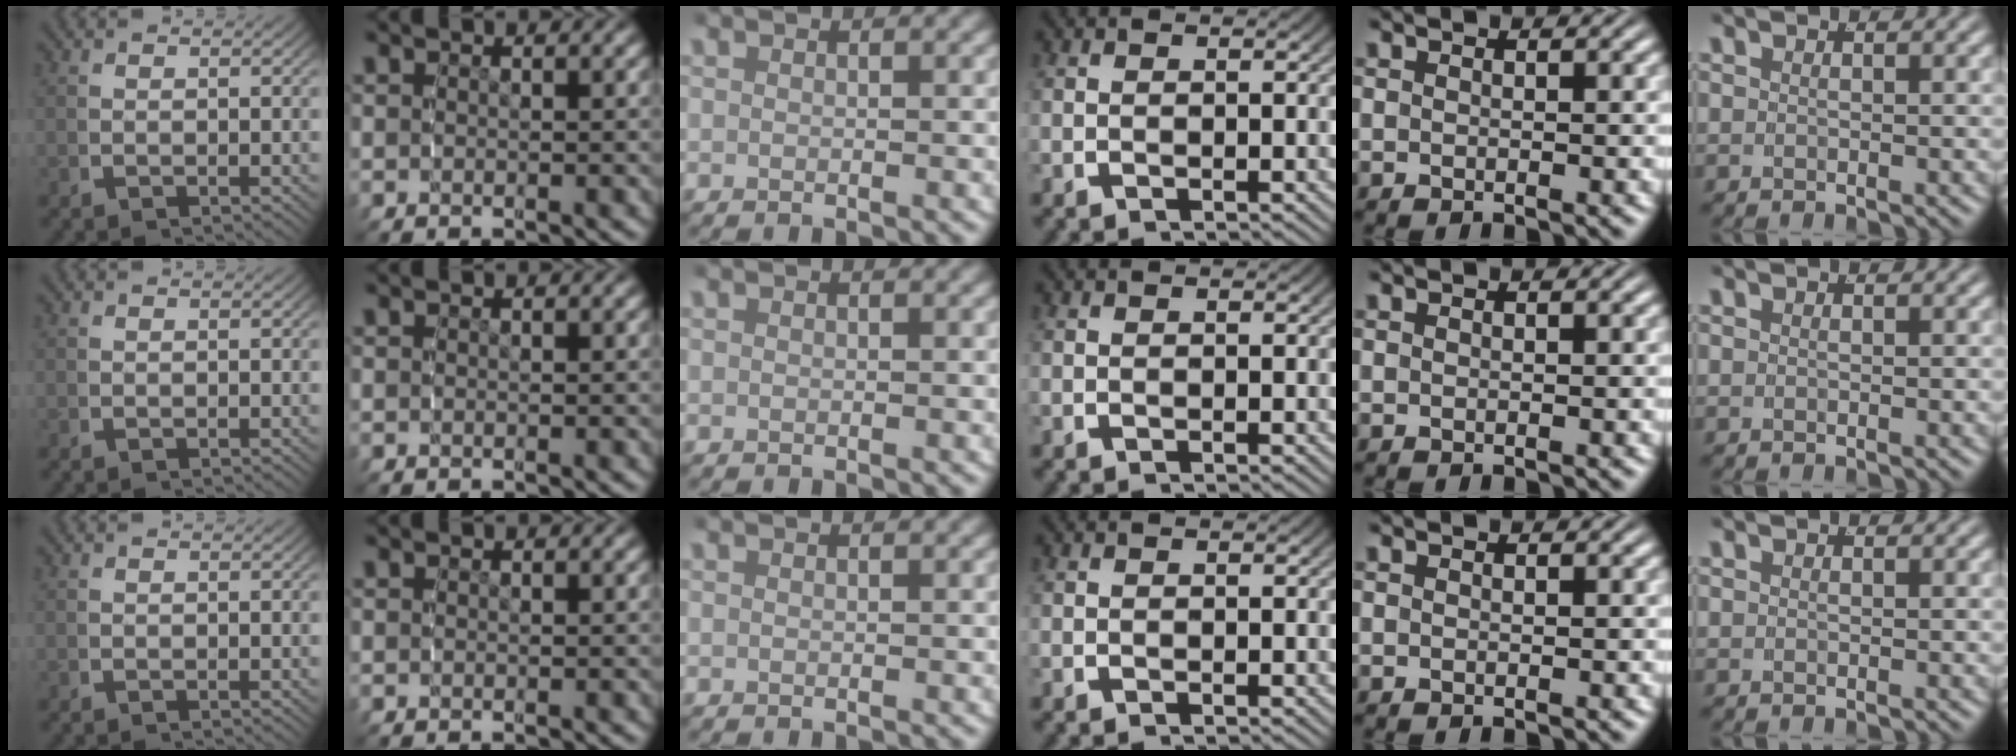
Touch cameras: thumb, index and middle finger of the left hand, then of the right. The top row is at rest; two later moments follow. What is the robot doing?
{"motion": "reach", "object": "jacket"}